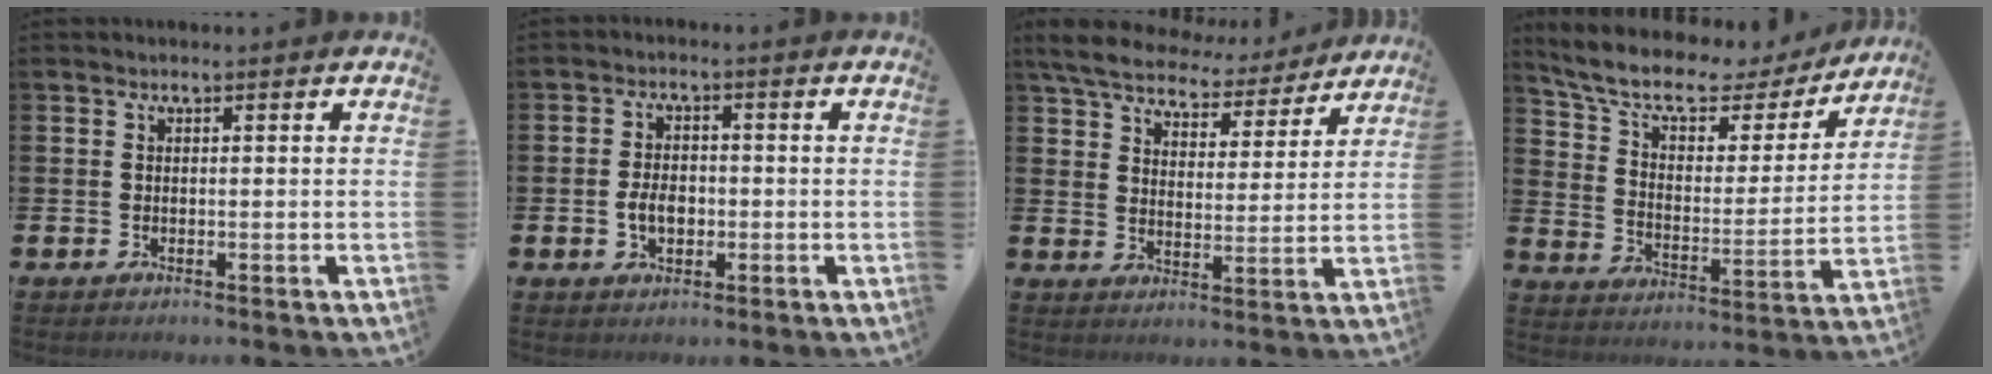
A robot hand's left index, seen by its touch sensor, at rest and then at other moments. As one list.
[{"total": 3.6, "force": [-0.8, 2.4, 2.6], "torque": [-0.032, -0.001, -0.020]}, {"total": 7.4, "force": [6.8, 2.1, 1.8], "torque": [-0.061, -0.045, 0.118]}, {"total": 9.7, "force": [7.9, 3.6, 4.2], "torque": [-0.111, -0.046, 0.133]}]